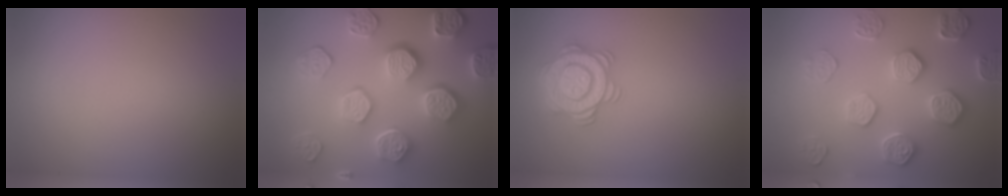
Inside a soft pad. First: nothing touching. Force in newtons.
{"total": 8.4, "press": 6.2, "slide": 5.7}
{"total": 3.6, "press": 3.5, "slide": 1.0}
{"total": 4.6, "press": 4.3, "slide": 1.7}